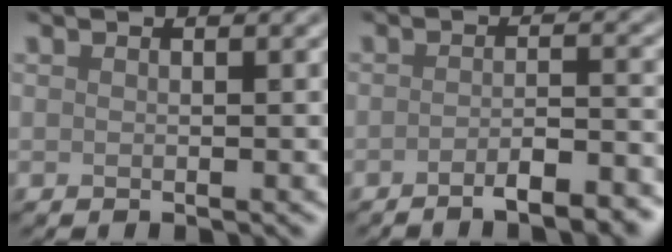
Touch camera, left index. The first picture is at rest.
{"total": 5.0, "force": [-3.3, 1.3, 3.6], "torque": [-0.041, 0.007, -0.045]}